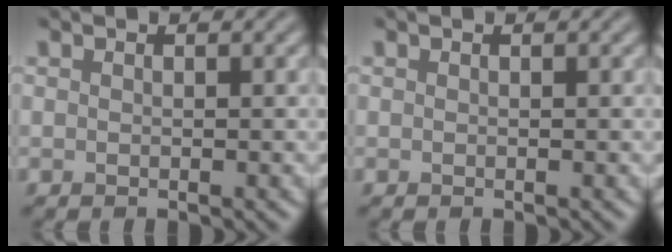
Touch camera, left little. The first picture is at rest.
{"total": 0.0}